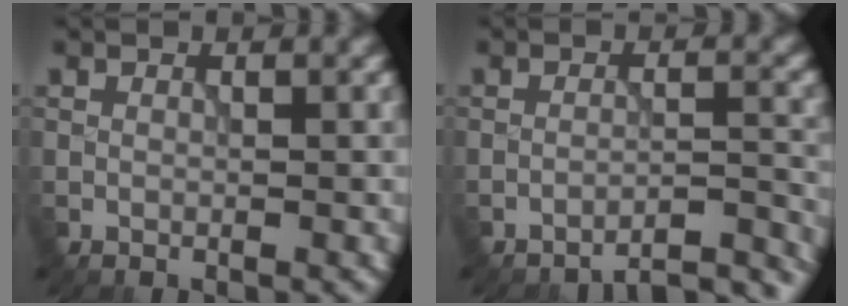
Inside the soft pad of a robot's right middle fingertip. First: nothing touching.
{"total": 7.5, "force": [-7.2, 1.1, 1.8], "torque": [-0.010, 0.009, -0.087]}